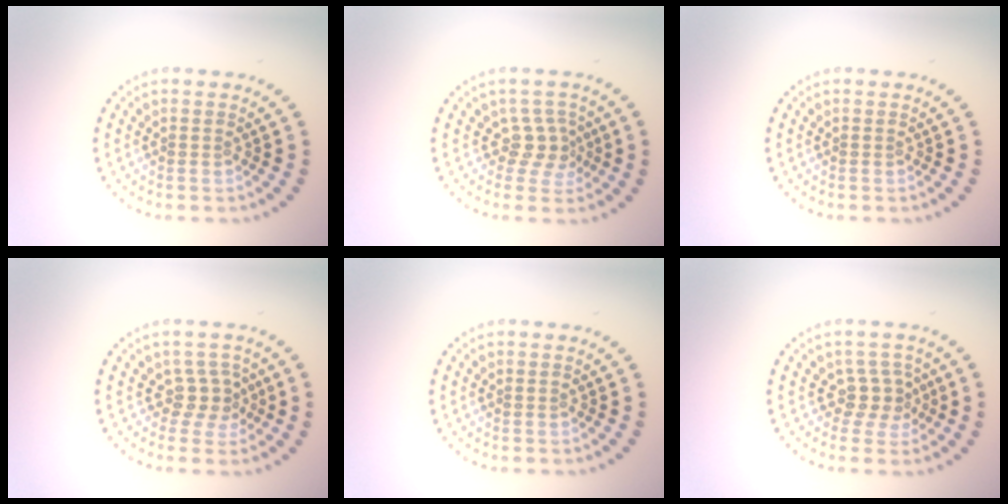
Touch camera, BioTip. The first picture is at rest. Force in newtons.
{"total": 2.2, "press": 1.6, "slide": 1.6}
{"total": 0.0}
{"total": 2.1, "press": 1.6, "slide": 1.4}
{"total": 0.0}
{"total": 2.2, "press": 1.7, "slide": 1.4}